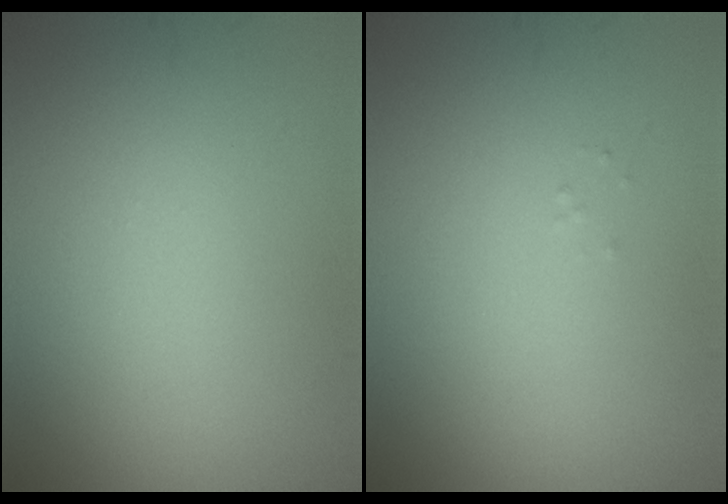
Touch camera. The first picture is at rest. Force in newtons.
{"total": 0.0}